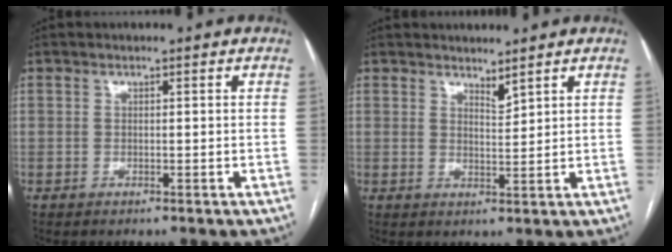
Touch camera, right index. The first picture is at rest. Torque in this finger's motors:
{"motor_torque": [-0.07, 0.05, -0.07, 0.00]}